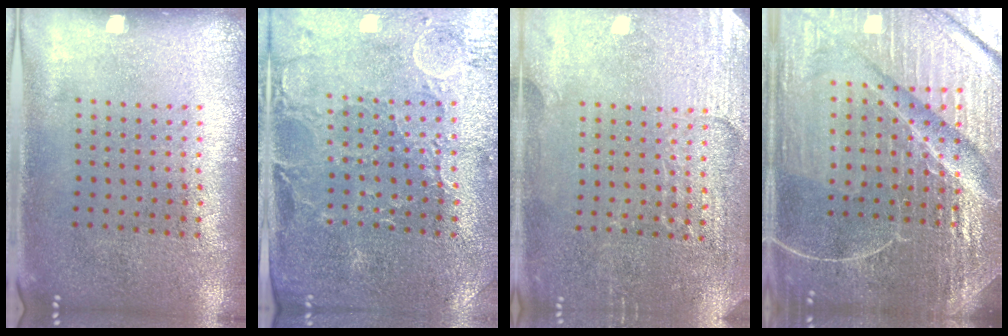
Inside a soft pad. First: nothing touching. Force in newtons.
{"total": 1.1, "press": 1.0, "slide": 0.4}
{"total": 3.1, "press": 3.1, "slide": 0.3}
{"total": 6.8, "press": 6.0, "slide": 3.3}